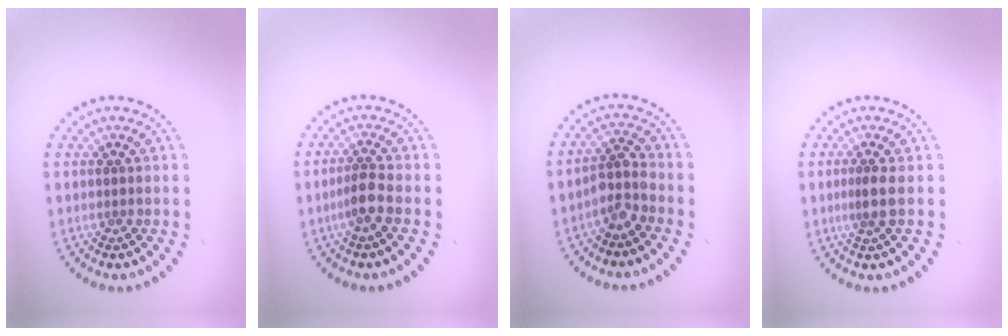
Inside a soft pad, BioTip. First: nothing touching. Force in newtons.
{"total": 2.1, "press": 1.8, "slide": 1.1}
{"total": 2.4, "press": 1.8, "slide": 1.6}
{"total": 1.4, "press": 1.0, "slide": 1.0}